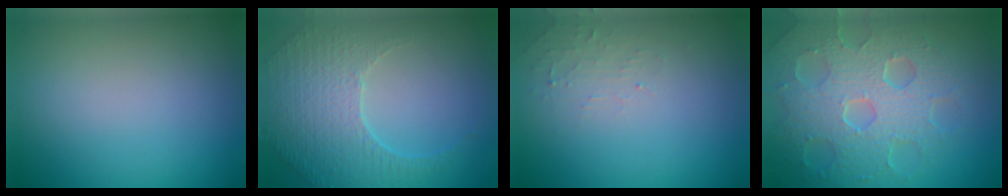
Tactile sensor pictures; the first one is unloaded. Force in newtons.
{"total": 5.3, "press": 3.7, "slide": 3.8}
{"total": 1.2, "press": 1.2, "slide": 0.3}
{"total": 8.5, "press": 5.9, "slide": 6.1}